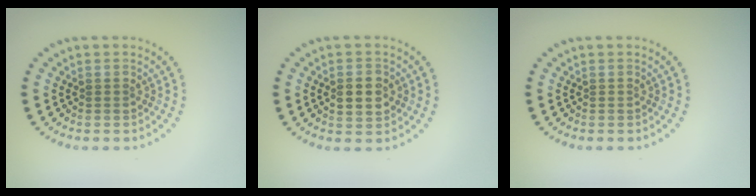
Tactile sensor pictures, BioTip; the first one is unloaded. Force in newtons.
{"total": 2.8, "press": 2.8, "slide": 0.2}
{"total": 0.0}